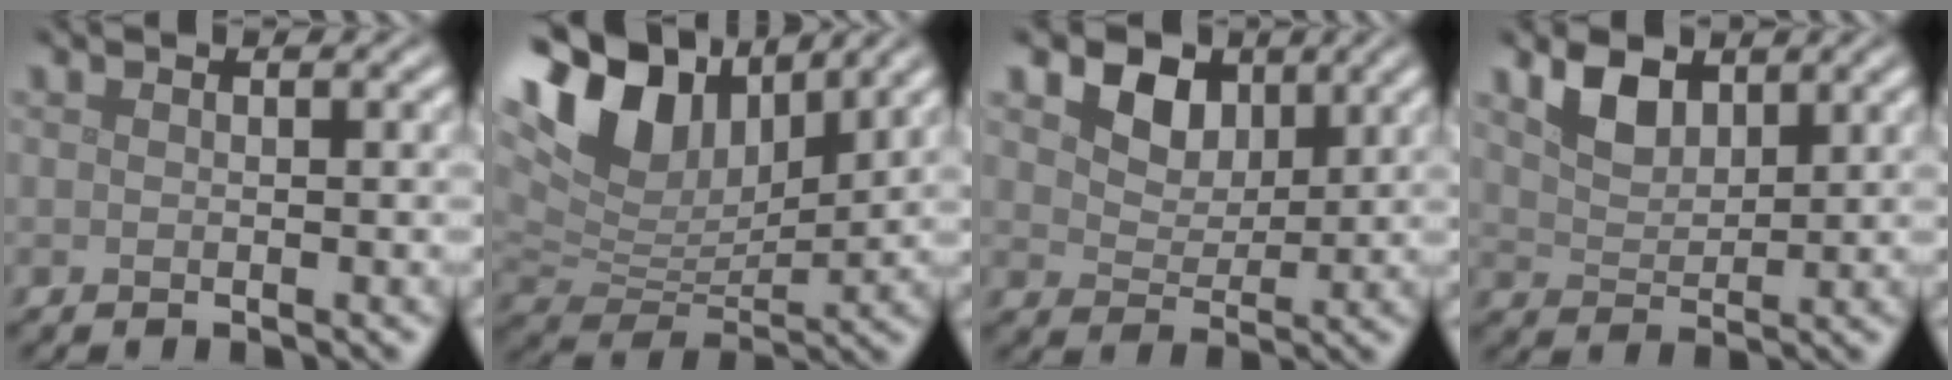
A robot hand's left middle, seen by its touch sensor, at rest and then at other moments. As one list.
[{"total": 10.3, "force": [5.7, 5.5, 6.5], "torque": [-0.134, 0.011, 0.100]}, {"total": 4.7, "force": [2.5, 3.2, 2.4], "torque": [-0.056, -0.011, 0.039]}, {"total": 3.3, "force": [2.1, 1.7, 1.8], "torque": [-0.043, 0.002, 0.042]}]